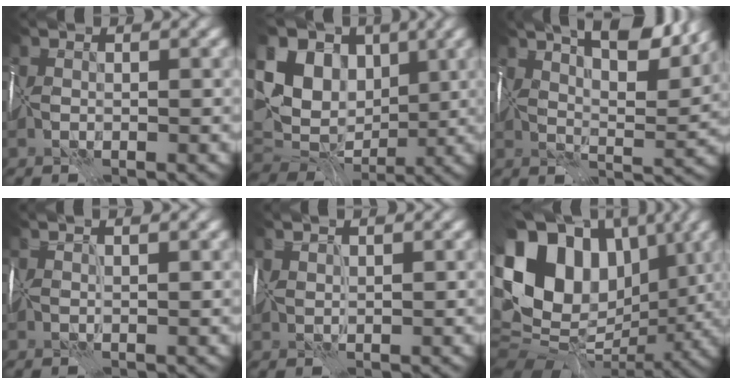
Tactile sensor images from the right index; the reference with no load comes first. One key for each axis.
{"total": 13.4, "fx": 4.0, "fy": 10.8, "fz": 6.7, "tx": -0.159, "ty": 0.031, "tz": 0.069}
{"total": 10.3, "fx": 7.1, "fy": 2.7, "fz": 7.0, "tx": -0.096, "ty": 0.020, "tz": 0.090}
{"total": 3.1, "fx": 1.9, "fy": 0.8, "fz": 2.3, "tx": -0.021, "ty": 0.026, "tz": 0.010}
{"total": 1.7, "fx": 1.6, "fy": 0.1, "fz": 0.6, "tx": -0.010, "ty": 0.012, "tz": 0.032}
{"total": 14.8, "fx": 4.0, "fy": 11.0, "fz": 9.1, "tx": -0.162, "ty": 0.033, "tz": 0.075}